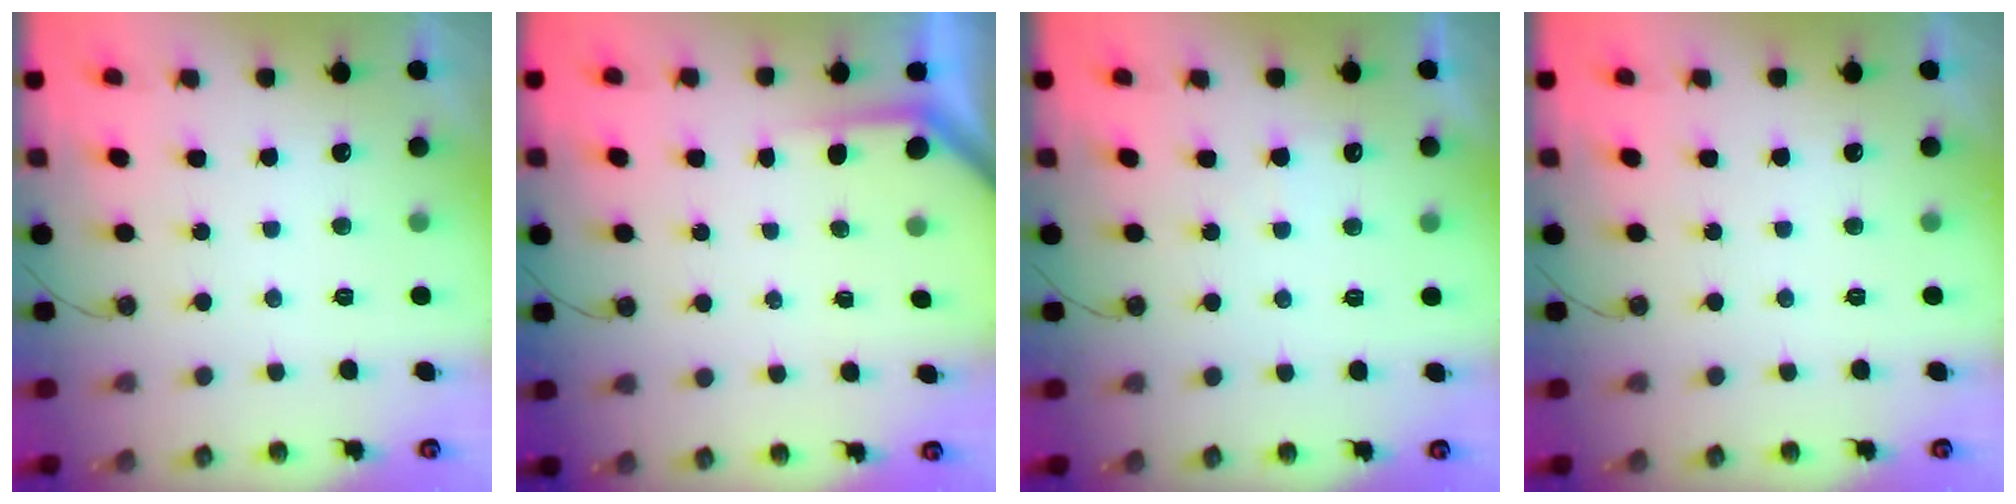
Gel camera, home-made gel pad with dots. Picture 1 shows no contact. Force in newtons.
{"total": 1.8, "press": 1.8, "slide": 0.3}
{"total": 4.3, "press": 4.3, "slide": 0.5}
{"total": 0.0}